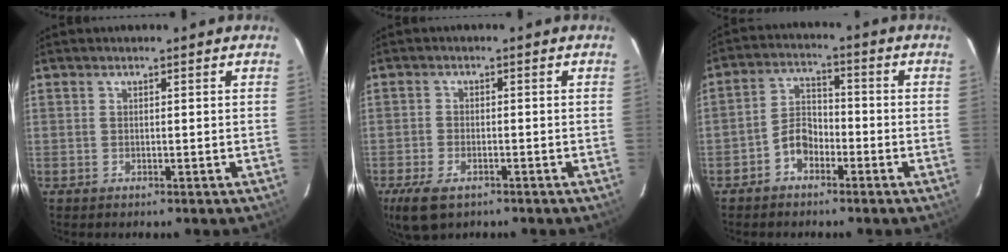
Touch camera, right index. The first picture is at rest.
{"total": 7.1, "force": [-4.4, 3.6, 4.3], "torque": [-0.113, -0.020, -0.081]}
{"total": 5.2, "force": [-3.2, 3.3, 2.5], "torque": [-0.051, 0.020, -0.057]}